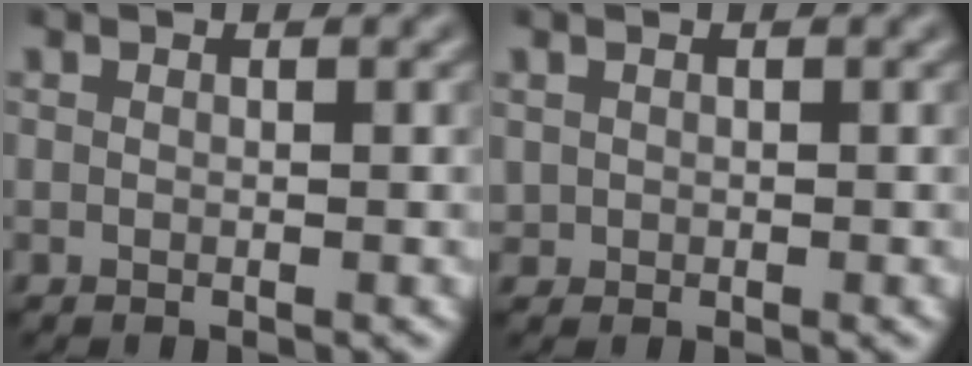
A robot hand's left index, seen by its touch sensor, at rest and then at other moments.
{"total": 0.6, "force": [0.2, 0.6, -0.1], "torque": [0.006, -0.001, 0.003]}